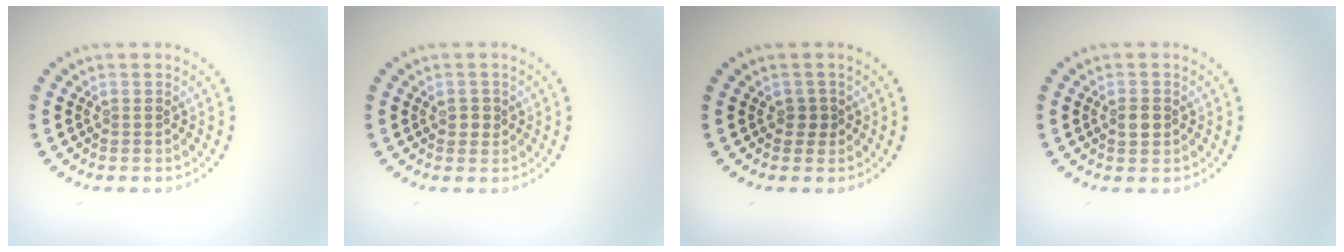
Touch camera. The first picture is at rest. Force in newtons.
{"total": 1.2, "press": 1.2, "slide": 0.3}
{"total": 1.1, "press": 0.8, "slide": 0.7}
{"total": 1.5, "press": 1.5, "slide": 0.3}